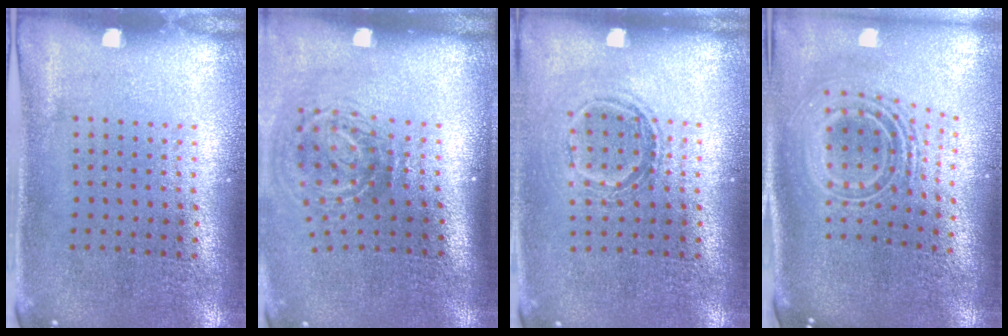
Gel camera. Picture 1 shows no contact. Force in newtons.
{"total": 2.1, "press": 1.3, "slide": 1.7}
{"total": 1.1, "press": 1.0, "slide": 0.6}
{"total": 2.6, "press": 1.8, "slide": 1.9}